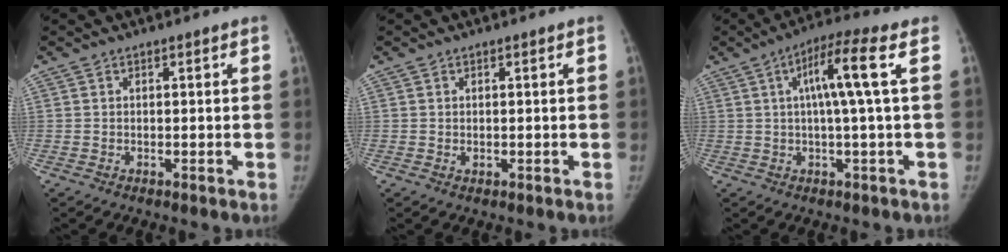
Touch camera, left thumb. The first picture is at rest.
{"total": 0.6, "force": [0.2, 0.4, 0.4], "torque": [-0.005, -0.002, 0.005]}
{"total": 8.8, "force": [1.9, -0.4, 8.6], "torque": [-0.165, 0.015, 0.027]}